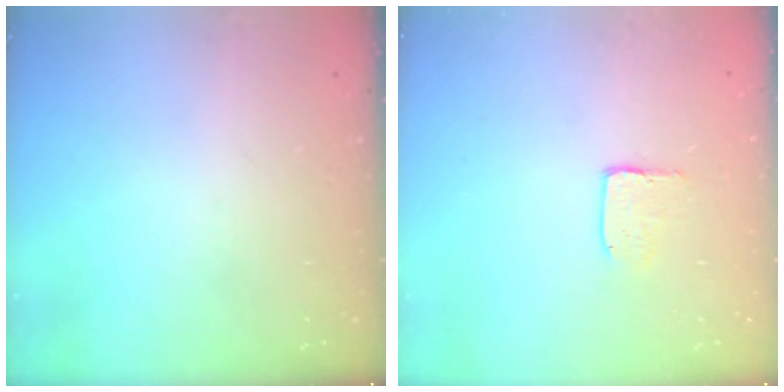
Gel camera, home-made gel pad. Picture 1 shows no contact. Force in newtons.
{"total": 3.9, "press": 3.9, "slide": 0.1}